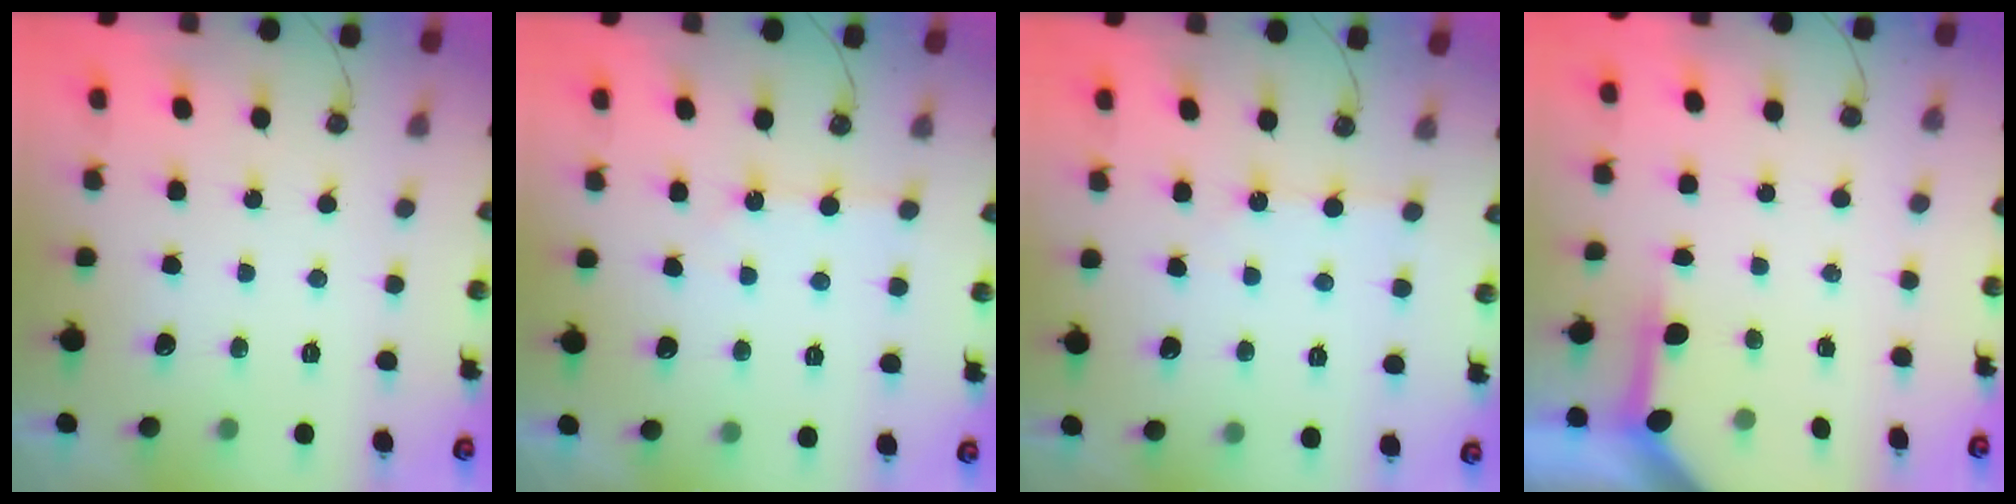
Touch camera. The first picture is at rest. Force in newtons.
{"total": 2.9, "press": 2.8, "slide": 0.4}
{"total": 2.0, "press": 1.9, "slide": 0.3}
{"total": 3.8, "press": 3.8, "slide": 0.5}